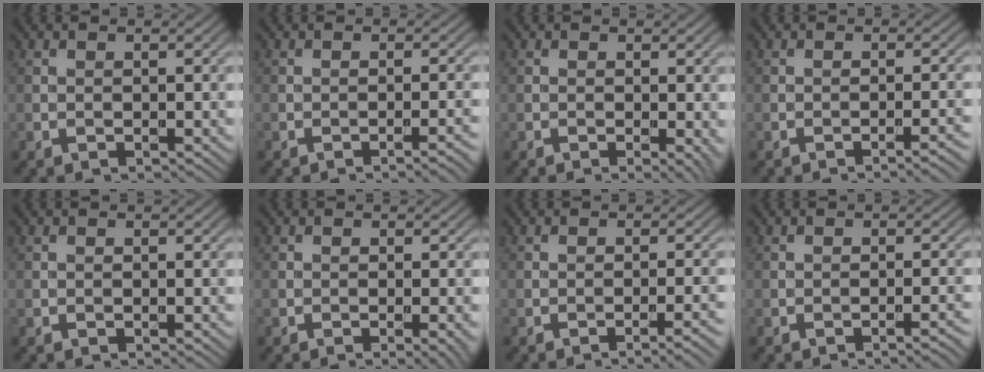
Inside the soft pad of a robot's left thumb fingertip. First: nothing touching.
{"total": 2.4, "force": [-1.2, 0.5, 2.1], "torque": [-0.023, 0.008, -0.023]}
{"total": 1.9, "force": [-0.3, 0.4, 1.8], "torque": [-0.025, -0.006, -0.006]}
{"total": 2.8, "force": [-1.5, 0.5, 2.2], "torque": [-0.026, 0.009, -0.029]}
{"total": 0.0}
{"total": 2.2, "force": [-0.8, 0.3, 2.0], "torque": [-0.029, -0.001, -0.014]}
{"total": 3.2, "force": [-1.7, 0.6, 2.6], "torque": [-0.033, 0.010, -0.032]}
{"total": 2.2, "force": [-1.2, 0.4, 1.8], "torque": [-0.017, 0.007, -0.024]}